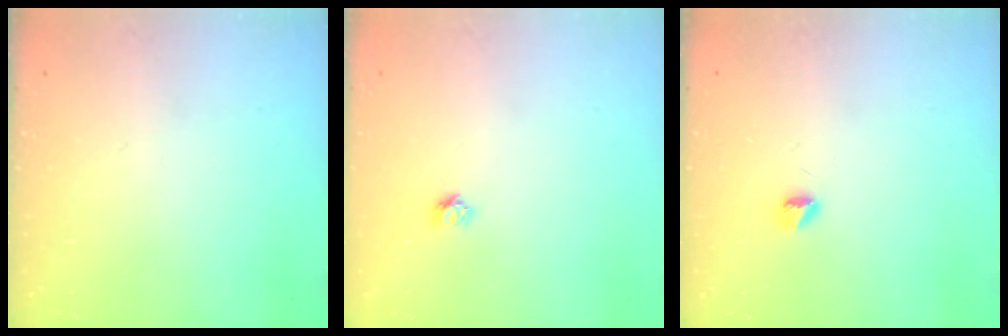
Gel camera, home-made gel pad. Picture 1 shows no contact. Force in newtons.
{"total": 3.7, "press": 3.7, "slide": 0.2}
{"total": 3.8, "press": 3.7, "slide": 0.5}